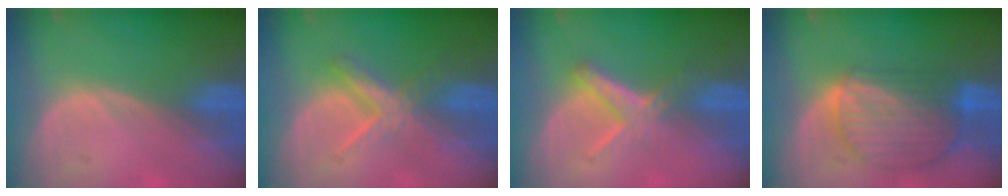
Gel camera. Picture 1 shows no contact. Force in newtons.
{"total": 5.5, "press": 5.3, "slide": 1.7}
{"total": 5.9, "press": 5.1, "slide": 3.0}
{"total": 10.2, "press": 8.7, "slide": 5.3}